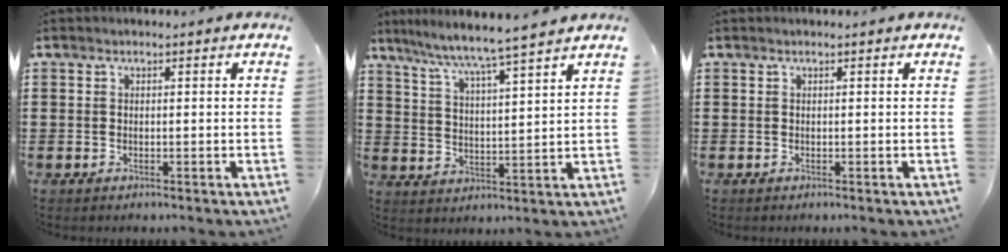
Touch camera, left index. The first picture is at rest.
{"total": 5.5, "force": [4.9, -1.2, 2.1], "torque": [-0.064, -0.040, 0.078]}
{"total": 0.0}